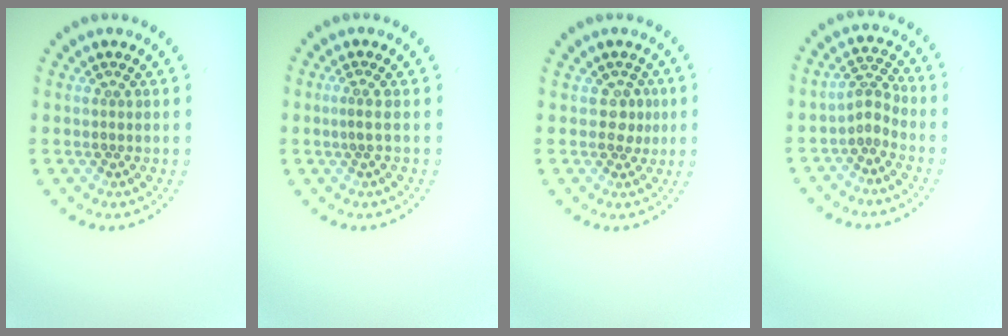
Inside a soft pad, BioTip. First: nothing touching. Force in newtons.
{"total": 0.8, "press": 0.3, "slide": 0.8}
{"total": 1.4, "press": 1.2, "slide": 0.8}
{"total": 2.0, "press": 1.3, "slide": 1.5}